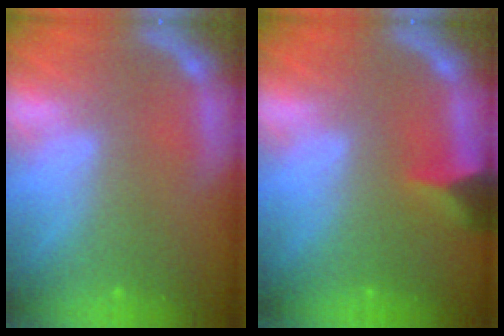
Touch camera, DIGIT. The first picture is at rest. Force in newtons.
{"total": 2.9}